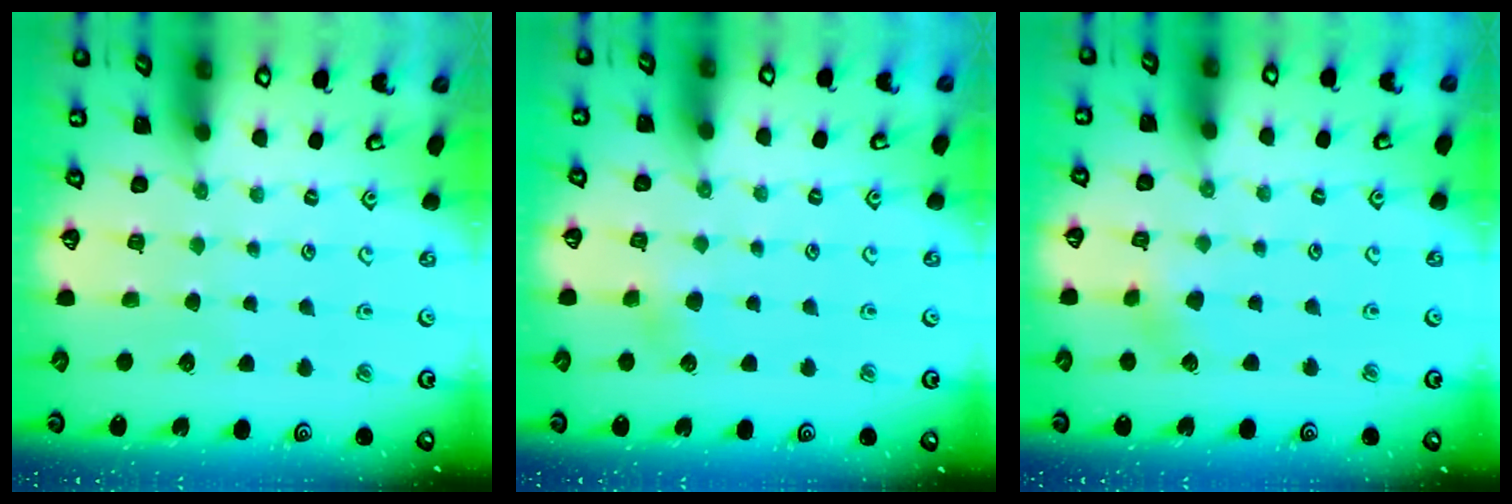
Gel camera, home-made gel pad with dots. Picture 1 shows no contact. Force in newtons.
{"total": 3.4, "press": 3.3, "slide": 0.3}
{"total": 3.2, "press": 3.2, "slide": 0.4}